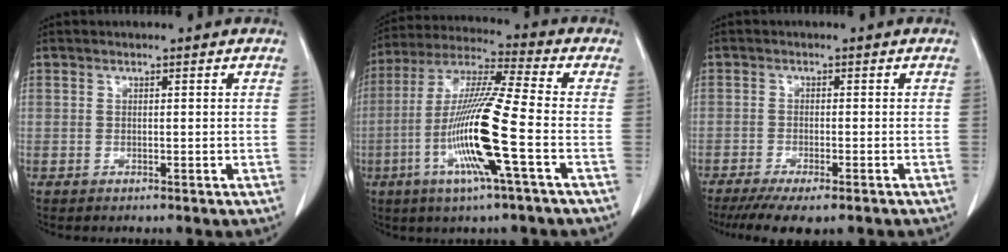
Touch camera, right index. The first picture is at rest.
{"total": 15.3, "force": [-4.4, -0.5, 14.7], "torque": [-0.297, -0.011, -0.091]}
{"total": 9.8, "force": [-7.6, 2.1, 5.8], "torque": [-0.079, -0.015, -0.113]}